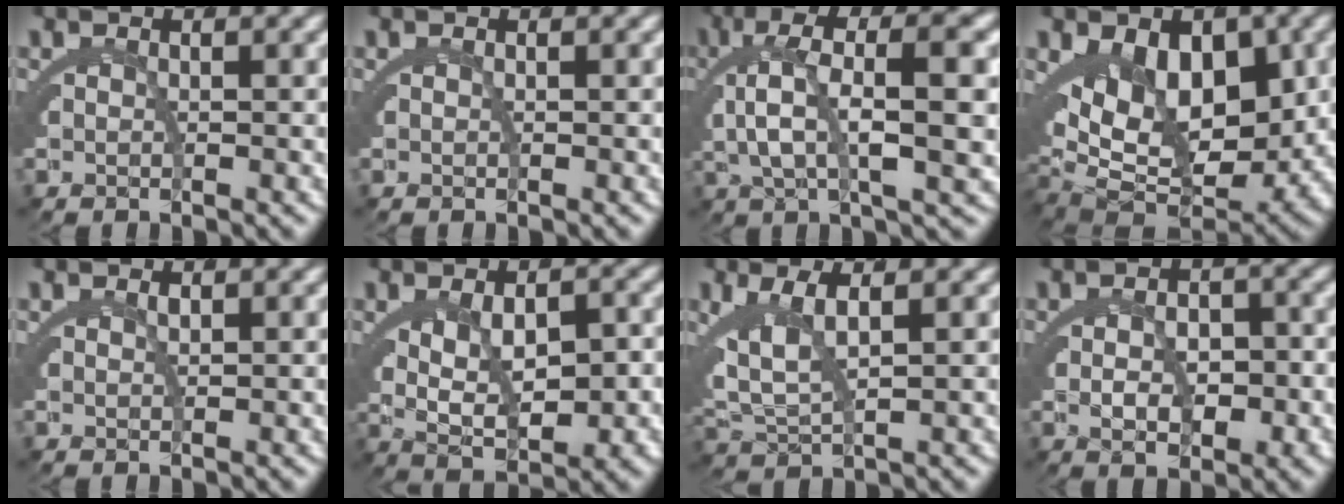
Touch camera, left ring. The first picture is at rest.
{"total": 0.0}
{"total": 6.5, "force": [1.0, 1.5, 6.2], "torque": [-0.113, 0.015, 0.013]}
{"total": 14.8, "force": [-1.6, 10.2, 10.5], "torque": [-0.196, -0.058, 0.003]}
{"total": 0.7, "force": [0.4, 0.4, 0.4], "torque": [-0.012, -0.003, 0.010]}
{"total": 6.5, "force": [0.3, 3.9, 5.3], "torque": [-0.082, -0.008, 0.012]}
{"total": 4.4, "force": [1.0, 2.3, 3.6], "torque": [-0.089, -0.011, 0.028]}
{"total": 2.9, "force": [-0.9, 1.5, 2.3], "torque": [-0.029, -0.008, -0.011]}